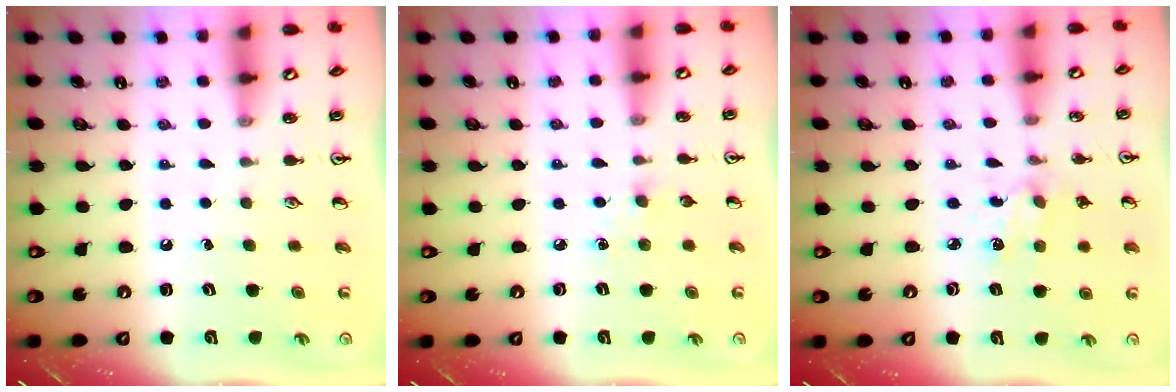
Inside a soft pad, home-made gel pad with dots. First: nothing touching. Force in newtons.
{"total": 3.6, "press": 3.6, "slide": 0.5}
{"total": 1.9, "press": 1.9, "slide": 0.4}